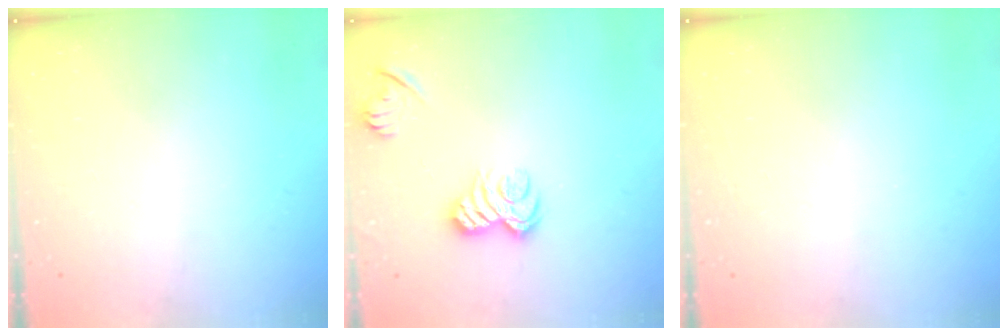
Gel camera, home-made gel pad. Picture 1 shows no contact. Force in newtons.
{"total": 8.7, "press": 8.7, "slide": 0.3}
{"total": 0.0}